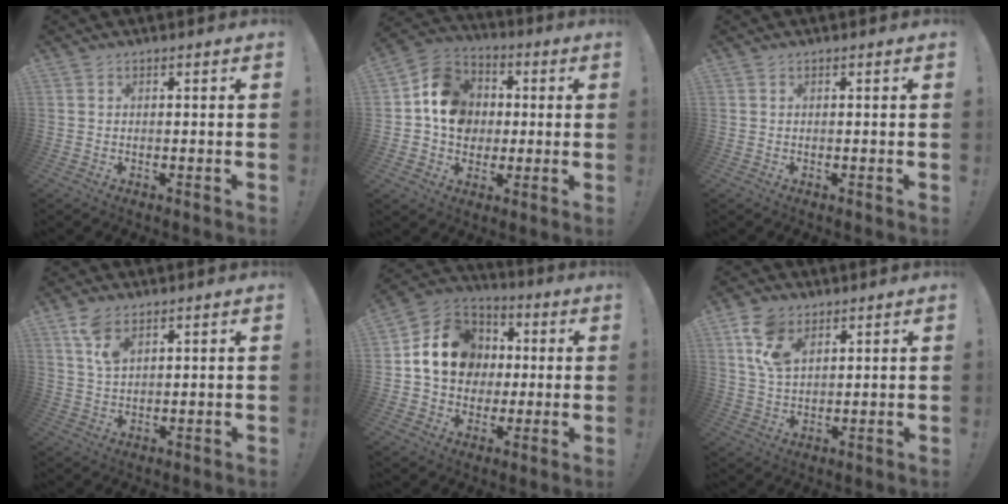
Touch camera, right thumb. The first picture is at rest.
{"total": 14.6, "force": [1.2, 12.8, 7.0], "torque": [-0.095, 0.011, 0.032]}
{"total": 0.0}
{"total": 6.7, "force": [3.9, 3.2, 4.3], "torque": [-0.084, -0.012, 0.075]}
{"total": 16.4, "force": [2.2, 14.1, 8.0], "torque": [-0.110, 0.006, 0.059]}
{"total": 10.4, "force": [5.4, 6.3, 6.4], "torque": [-0.126, -0.001, 0.108]}